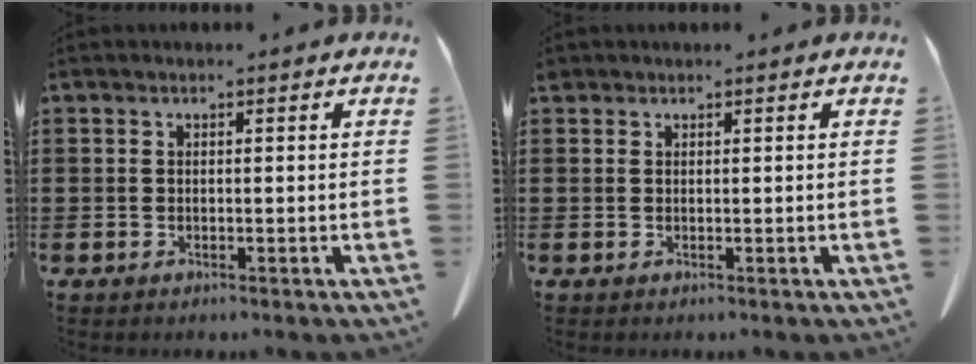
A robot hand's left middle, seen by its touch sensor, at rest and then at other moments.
{"total": 0.5, "force": [0.4, 0.3, 0.1], "torque": [-0.004, 0.003, 0.007]}